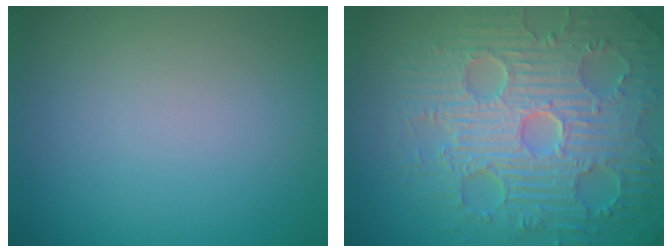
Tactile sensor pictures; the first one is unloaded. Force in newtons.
{"total": 9.3, "press": 6.8, "slide": 6.3}